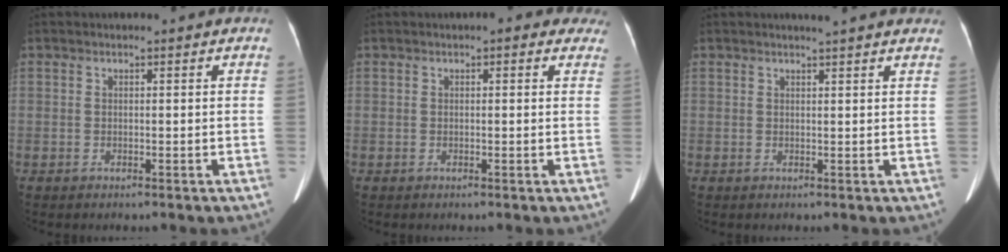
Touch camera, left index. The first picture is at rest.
{"total": 3.7, "force": [2.6, 1.7, 2.0], "torque": [-0.009, 0.013, 0.020]}
{"total": 6.1, "force": [5.4, 0.5, 2.7], "torque": [-0.037, 0.015, 0.057]}